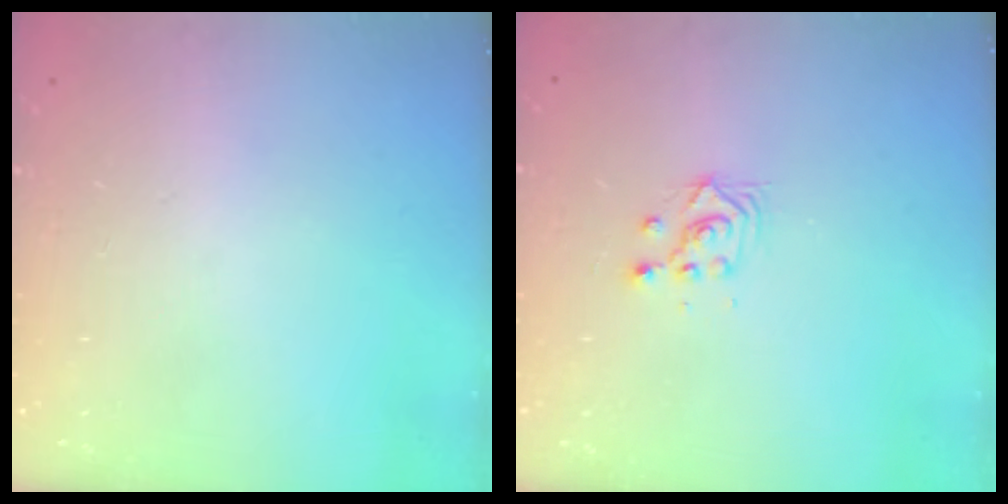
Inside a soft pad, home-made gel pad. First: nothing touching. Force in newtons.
{"total": 2.8, "press": 2.8, "slide": 0.2}